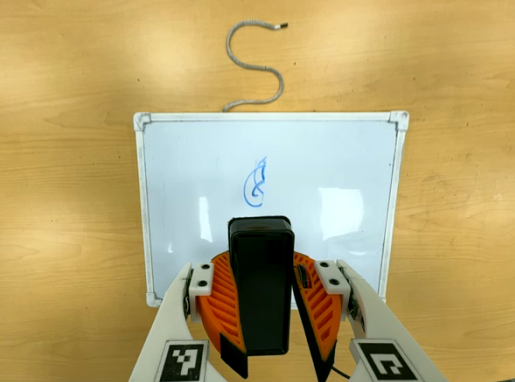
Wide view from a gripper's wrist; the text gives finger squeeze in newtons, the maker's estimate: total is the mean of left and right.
{"total": 12.0, "left": 11.4, "right": 12.7}